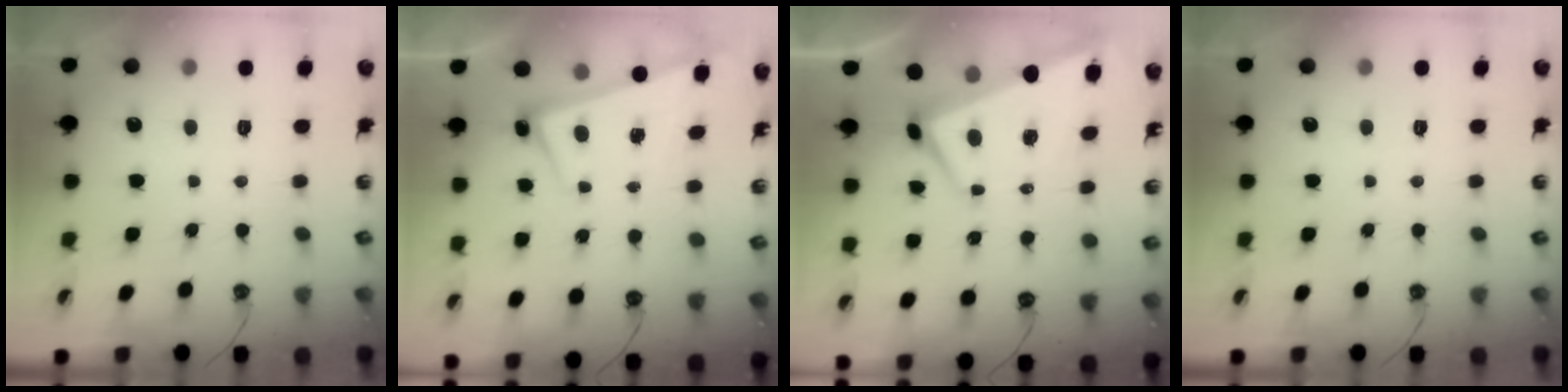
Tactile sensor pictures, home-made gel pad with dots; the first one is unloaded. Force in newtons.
{"total": 2.7, "press": 2.5, "slide": 0.9}
{"total": 1.2, "press": 0.3, "slide": 1.1}
{"total": 0.0}